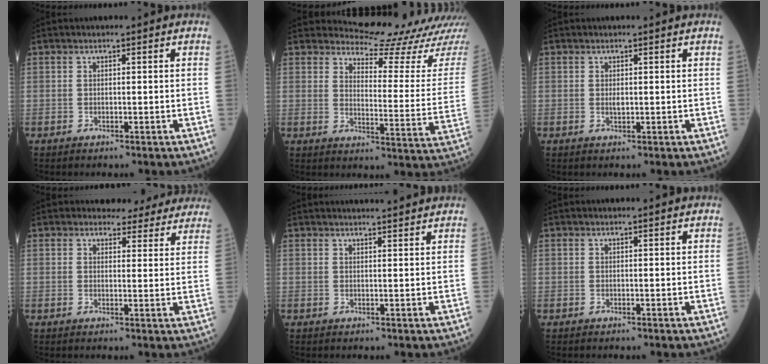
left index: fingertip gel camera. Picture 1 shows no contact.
{"total": 15.2, "force": [15.0, 0.8, 2.2], "torque": [-0.020, -0.104, 0.163]}
{"total": 0.8, "force": [0.1, 0.4, 0.7], "torque": [-0.015, -0.002, 0.002]}
{"total": 9.4, "force": [8.8, 3.2, 0.9], "torque": [0.019, -0.004, 0.079]}
{"total": 7.5, "force": [7.2, 0.1, 2.1], "torque": [-0.023, 0.021, 0.077]}
{"total": 0.8, "force": [0.8, -0.1, 0.2], "torque": [-0.008, -0.001, 0.008]}